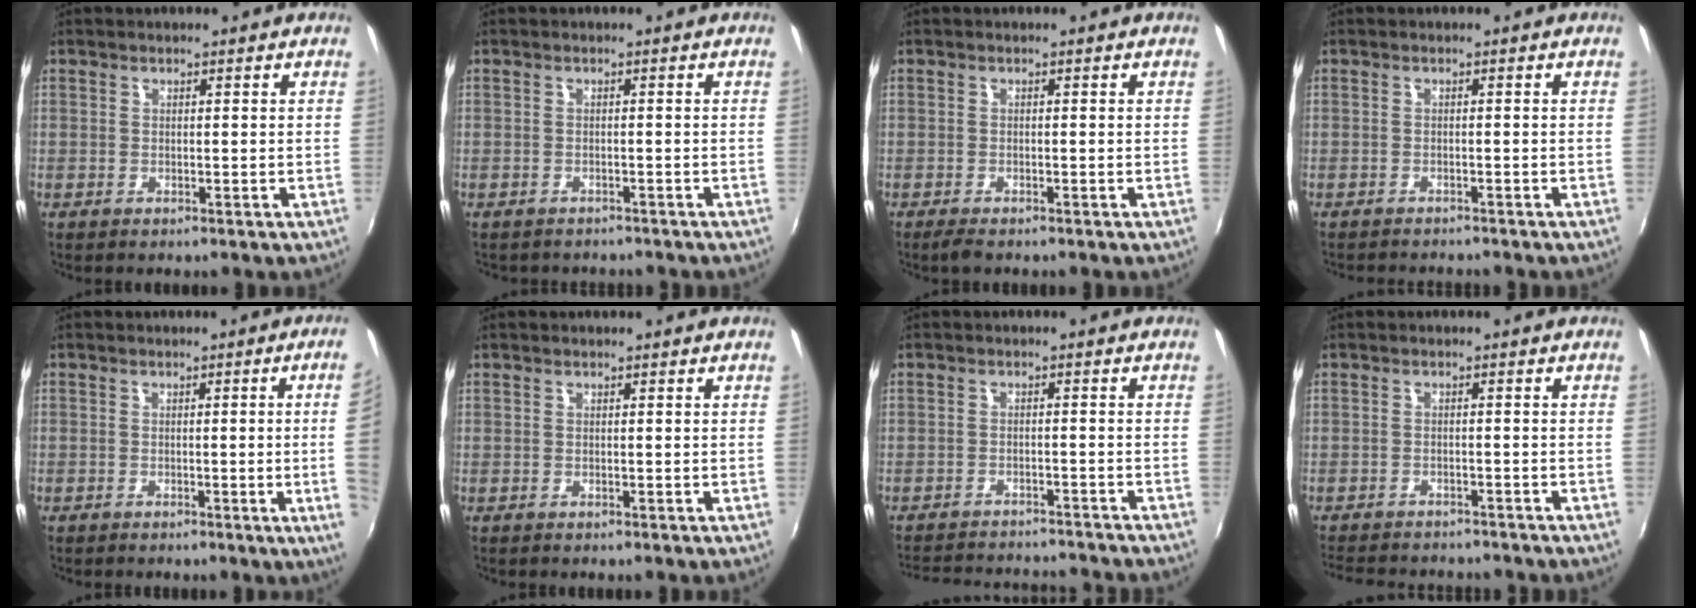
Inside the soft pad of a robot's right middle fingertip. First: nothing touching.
{"total": 3.7, "force": [-3.3, 1.1, 1.0], "torque": [-0.029, -0.019, -0.043]}
{"total": 2.1, "force": [-1.7, 0.4, 1.1], "torque": [-0.024, -0.007, -0.029]}
{"total": 4.3, "force": [-4.0, 0.5, 1.3], "torque": [-0.035, -0.018, -0.060]}
{"total": 6.1, "force": [-0.2, -1.8, 5.8], "torque": [-0.083, -0.015, 0.000]}
{"total": 0.0}
{"total": 16.0, "force": [-14.6, 2.8, 5.8], "torque": [-0.117, -0.013, -0.202]}
{"total": 12.4, "force": [-11.2, 2.9, 4.6], "torque": [-0.105, -0.026, -0.163]}